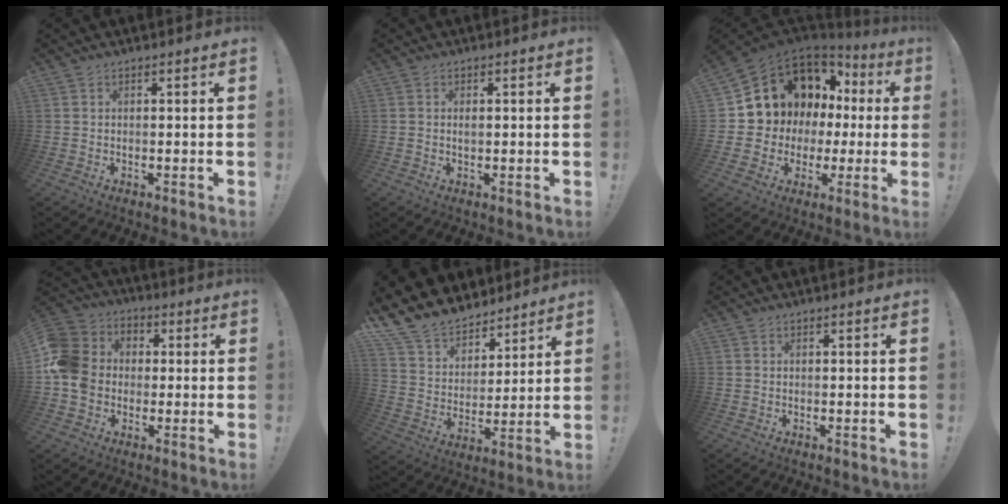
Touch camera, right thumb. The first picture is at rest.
{"total": 0.9, "force": [0.1, 0.6, 0.6], "torque": [-0.012, 0.004, 0.001]}
{"total": 10.4, "force": [4.5, 8.6, 3.7], "torque": [-0.065, -0.048, 0.103]}
{"total": 13.3, "force": [-1.4, 11.6, 6.3], "torque": [-0.120, 0.024, -0.020]}
{"total": 13.7, "force": [11.4, 7.1, 2.7], "torque": [-0.061, -0.095, 0.215]}
{"total": 0.0}